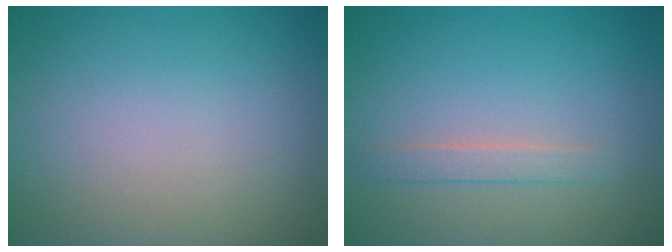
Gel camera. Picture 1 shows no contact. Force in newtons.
{"total": 1.4, "press": 1.4, "slide": 0.1}